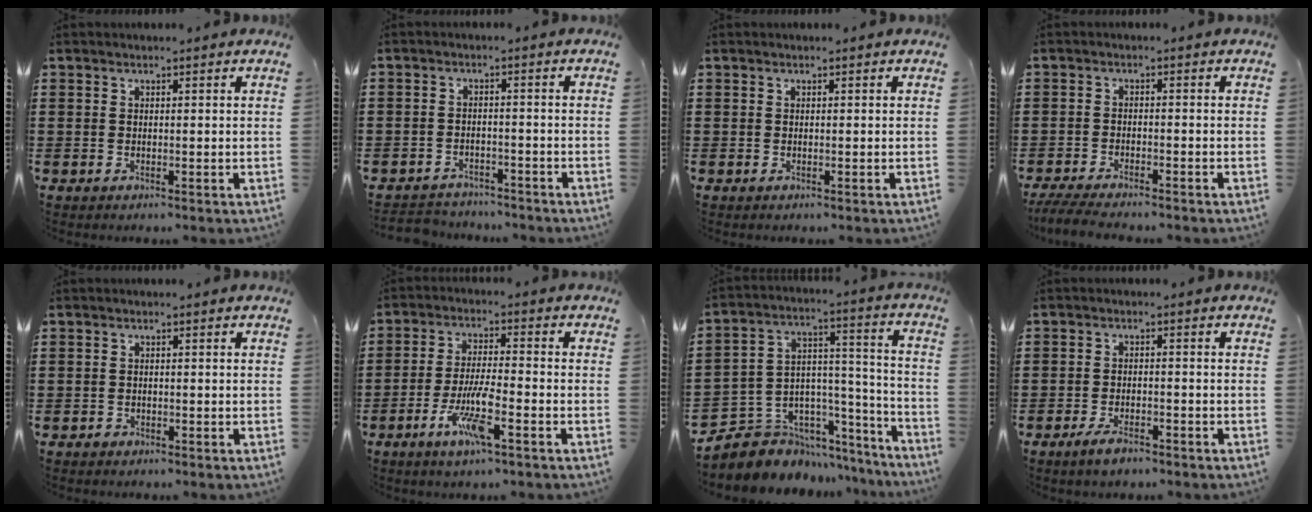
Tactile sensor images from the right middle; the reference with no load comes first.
{"total": 3.1, "force": [-3.0, 0.8, -0.4], "torque": [-0.001, 0.001, -0.066]}
{"total": 0.0}
{"total": 3.6, "force": [-3.3, 0.1, 1.2], "torque": [-0.034, -0.008, -0.070]}
{"total": 0.5, "force": [-0.4, 0.3, 0.1], "torque": [-0.003, 0.000, -0.009]}
{"total": 7.6, "force": [-3.8, 1.4, 6.4], "torque": [-0.133, -0.007, -0.073]}
{"total": 6.4, "force": [-4.7, 4.4, -0.3], "torque": [-0.019, -0.007, -0.086]}
{"total": 2.8, "force": [-2.0, 0.8, 1.7], "torque": [-0.035, 0.003, -0.040]}